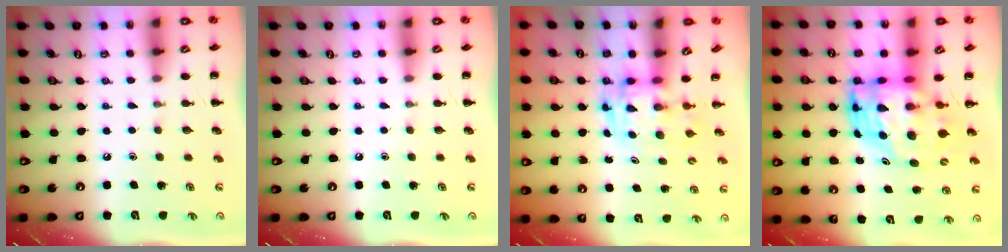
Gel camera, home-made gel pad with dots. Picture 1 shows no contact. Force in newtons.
{"total": 0.0}
{"total": 2.9, "press": 2.9, "slide": 0.6}
{"total": 9.1, "press": 8.9, "slide": 2.1}